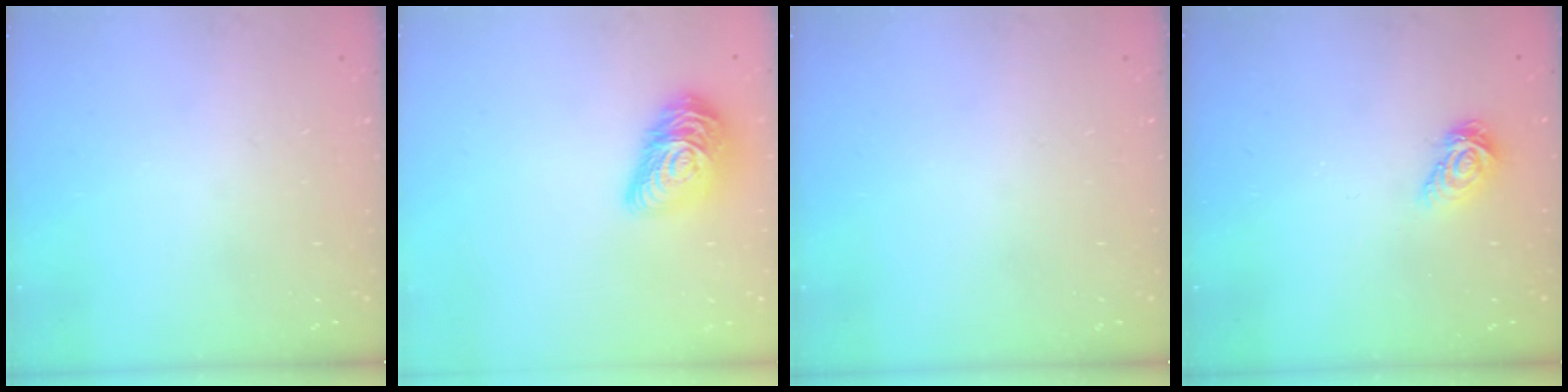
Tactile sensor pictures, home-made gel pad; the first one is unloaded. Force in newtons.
{"total": 16.0, "press": 16.0, "slide": 0.6}
{"total": 0.0}
{"total": 6.1, "press": 6.1, "slide": 0.3}